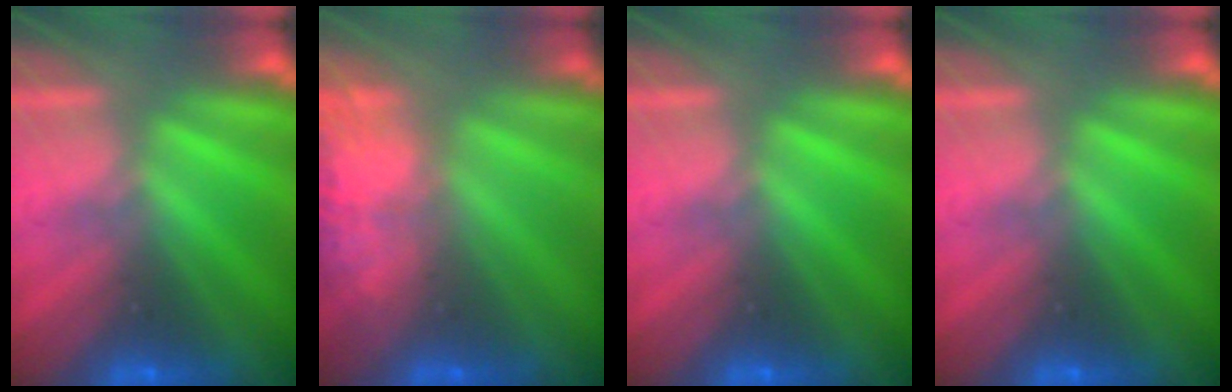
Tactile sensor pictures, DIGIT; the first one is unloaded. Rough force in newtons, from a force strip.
{"total": 7.2}
{"total": 0.0}
{"total": 0.0}